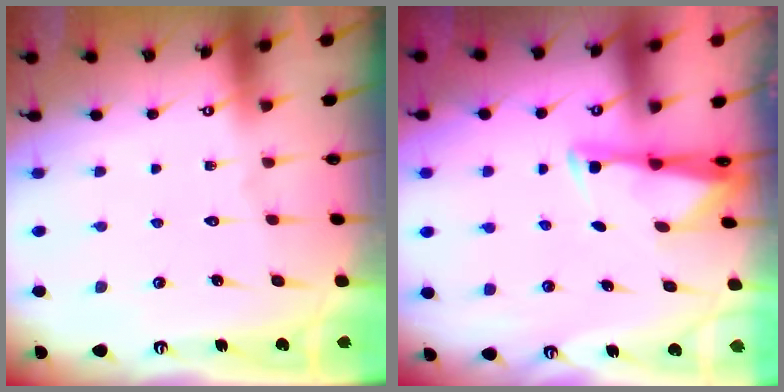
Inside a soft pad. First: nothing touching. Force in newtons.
{"total": 2.8, "press": 2.8, "slide": 0.4}